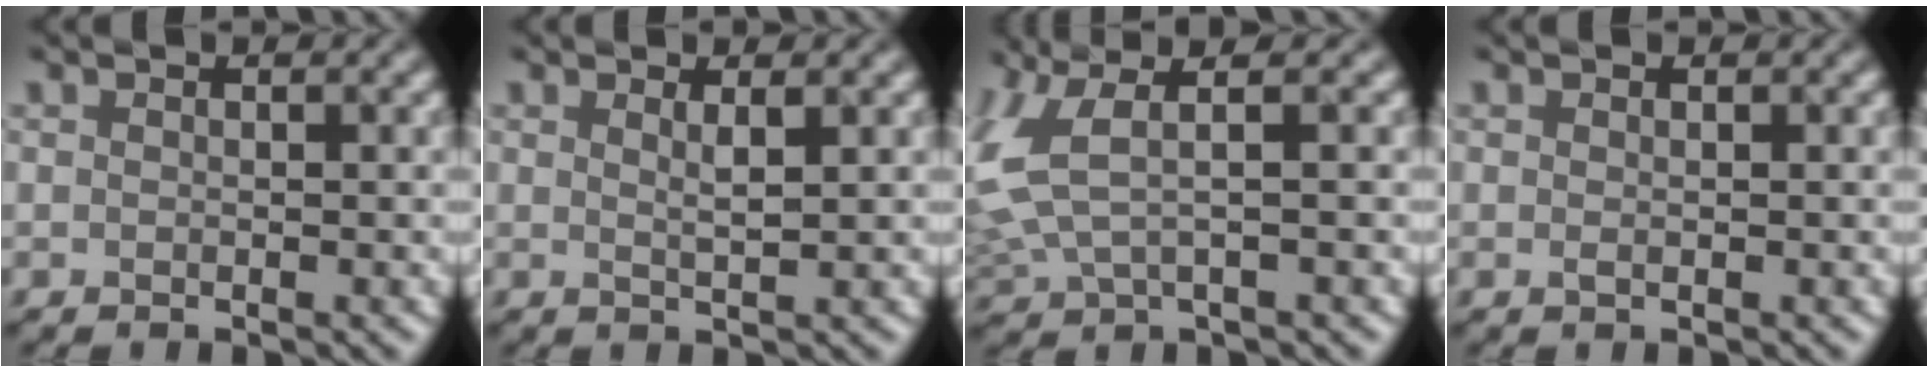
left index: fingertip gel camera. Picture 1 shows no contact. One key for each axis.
{"total": 1.3, "fx": 0.6, "fy": 0.3, "fz": 1.1, "tx": -0.015, "ty": -0.003, "tz": 0.006}
{"total": 4.9, "fx": 1.1, "fy": 1.8, "fz": 4.5, "tx": -0.126, "ty": 0.003, "tz": 0.023}
{"total": 0.0}